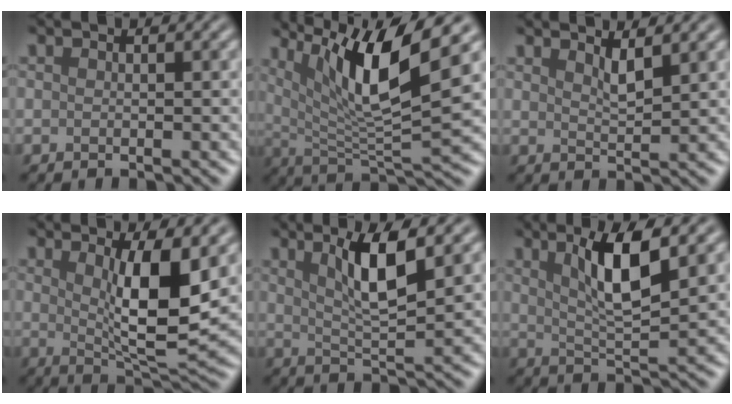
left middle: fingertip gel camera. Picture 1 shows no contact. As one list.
[{"total": 10.3, "force": [4.9, 2.2, 8.8], "torque": [-0.143, -0.003, 0.092]}, {"total": 1.7, "force": [1.4, 0.2, 1.0], "torque": [-0.021, -0.001, 0.026]}, {"total": 7.1, "force": [1.4, 1.8, 6.7], "torque": [-0.110, -0.012, 0.029]}, {"total": 5.1, "force": [2.2, 0.9, 4.5], "torque": [-0.083, 0.000, 0.041]}, {"total": 5.9, "force": [2.3, 1.2, 5.2], "torque": [-0.093, 0.001, 0.043]}]